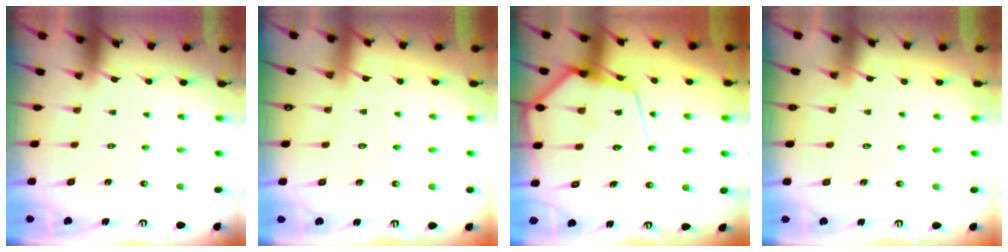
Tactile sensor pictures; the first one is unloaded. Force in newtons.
{"total": 2.6, "press": 2.6, "slide": 0.4}
{"total": 12.0, "press": 11.9, "slide": 1.3}
{"total": 3.0, "press": 3.0, "slide": 0.4}